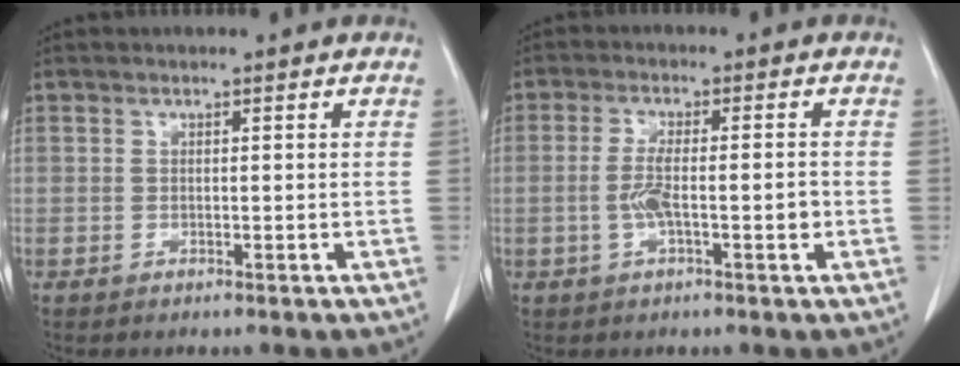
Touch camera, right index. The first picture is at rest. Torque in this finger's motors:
{"motor_torque": [0.09, 0.01, 0.01, 0.01]}